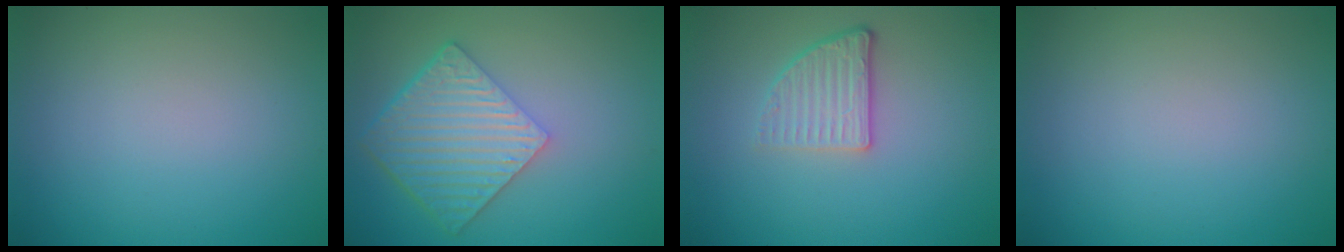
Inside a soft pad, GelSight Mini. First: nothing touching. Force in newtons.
{"total": 6.4, "press": 4.6, "slide": 4.5}
{"total": 3.0, "press": 2.3, "slide": 1.8}
{"total": 0.0}